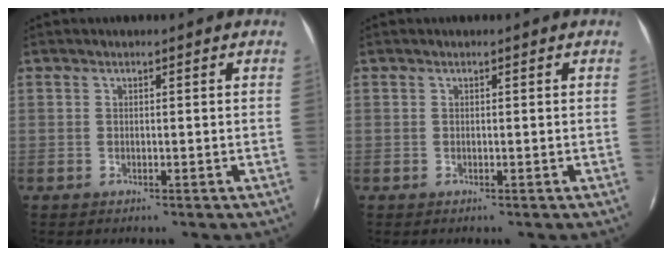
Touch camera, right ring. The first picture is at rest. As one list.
[{"total": 0.0}]